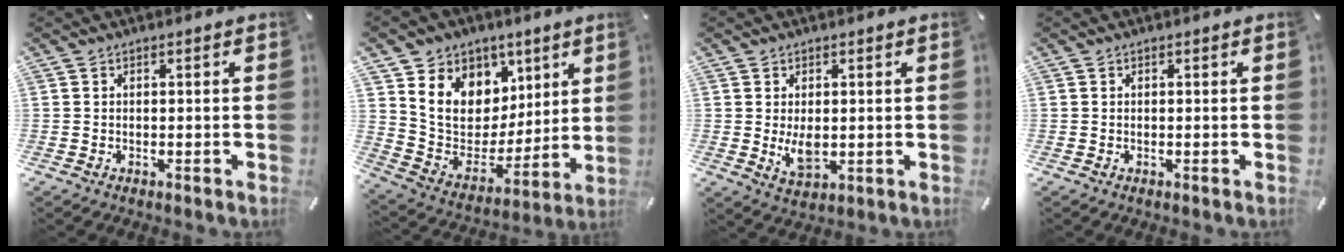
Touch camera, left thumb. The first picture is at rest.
{"total": 13.3, "force": [5.7, 11.4, 3.7], "torque": [-0.064, -0.044, 0.115]}
{"total": 5.5, "force": [0.1, 3.6, 4.3], "torque": [-0.090, -0.005, 0.001]}
{"total": 0.0}